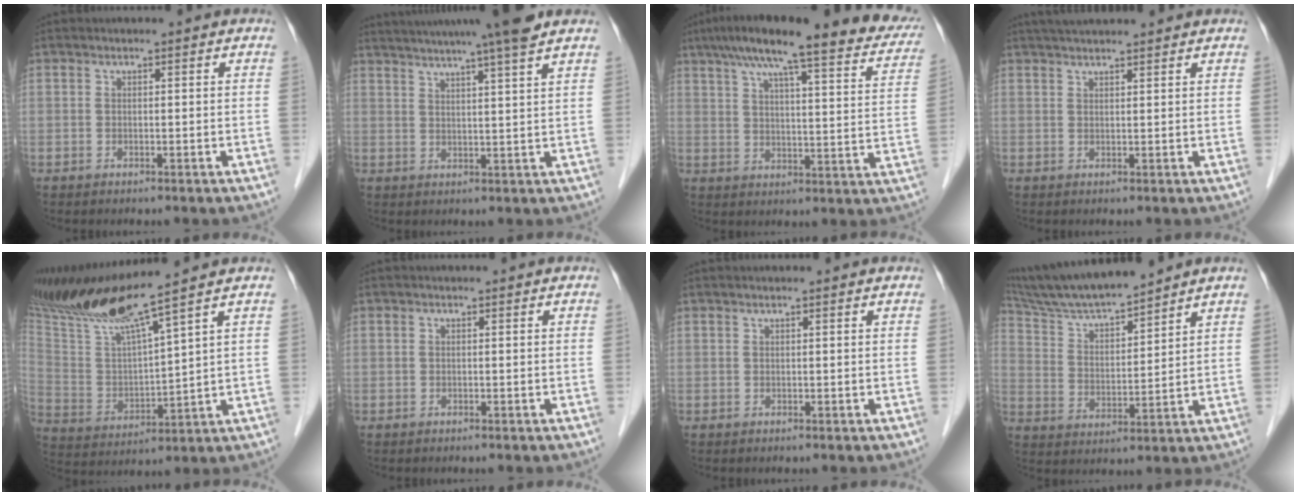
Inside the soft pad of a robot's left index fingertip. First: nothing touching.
{"total": 13.6, "force": [11.6, -1.4, 6.9], "torque": [-0.120, 0.005, 0.154]}
{"total": 25.2, "force": [20.0, 4.0, 14.8], "torque": [-0.212, 0.024, 0.247]}
{"total": 6.4, "force": [5.7, 0.4, 2.8], "torque": [-0.041, 0.038, 0.083]}
{"total": 15.6, "force": [12.9, -1.6, 8.6], "torque": [-0.169, 0.002, 0.248]}
{"total": 0.0}
{"total": 0.8, "force": [0.7, 0.0, 0.4], "torque": [-0.011, 0.016, 0.014]}
{"total": 12.0, "force": [11.0, 0.1, 4.7], "torque": [-0.092, 0.016, 0.207]}